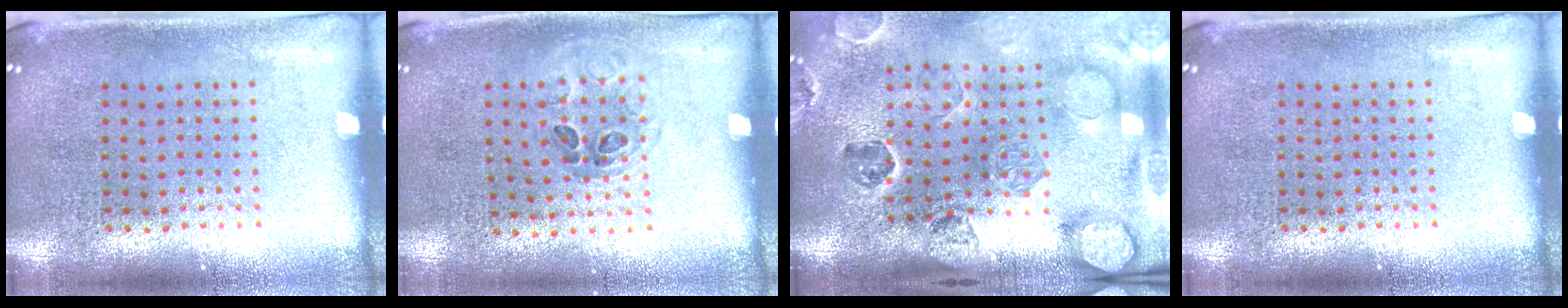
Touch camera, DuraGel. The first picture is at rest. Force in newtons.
{"total": 0.9, "press": 0.6, "slide": 0.7}
{"total": 2.9, "press": 2.7, "slide": 0.9}
{"total": 0.0}